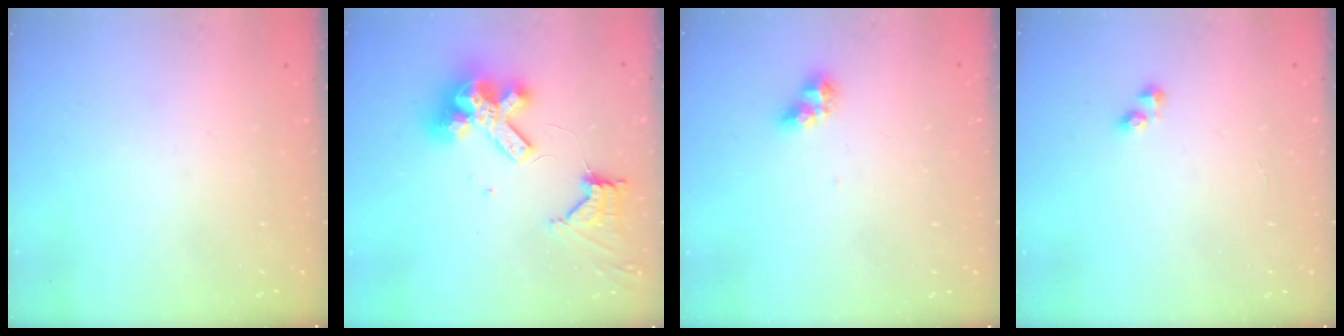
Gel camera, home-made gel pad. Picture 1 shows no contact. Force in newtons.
{"total": 14.3, "press": 14.2, "slide": 1.7}
{"total": 6.4, "press": 6.3, "slide": 0.5}
{"total": 2.2, "press": 2.2, "slide": 0.3}